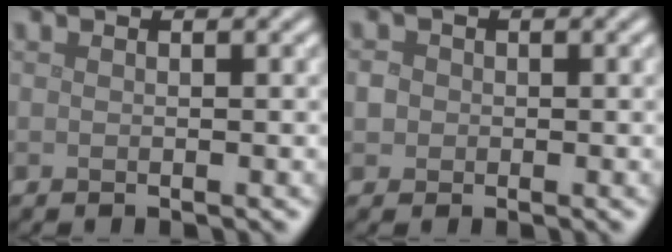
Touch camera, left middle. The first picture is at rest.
{"total": 1.3, "force": [0.0, 1.2, 0.4], "torque": [-0.004, -0.002, 0.001]}